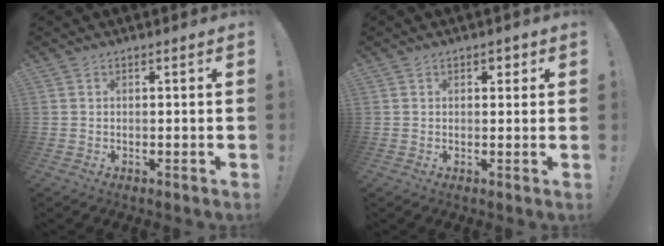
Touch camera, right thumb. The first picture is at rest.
{"total": 1.6, "force": [0.8, 1.3, 0.6], "torque": [-0.006, 0.001, 0.012]}